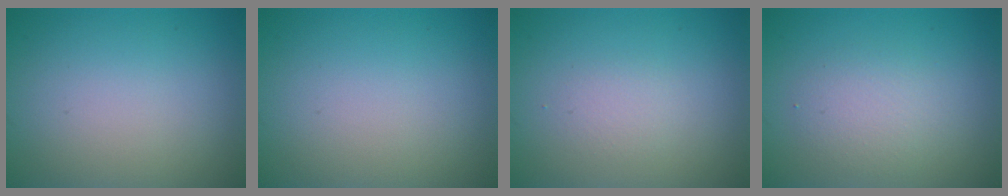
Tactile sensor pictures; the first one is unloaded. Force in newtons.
{"total": 0.0}
{"total": 1.1, "press": 1.1, "slide": 0.1}
{"total": 2.4, "press": 2.4, "slide": 0.2}